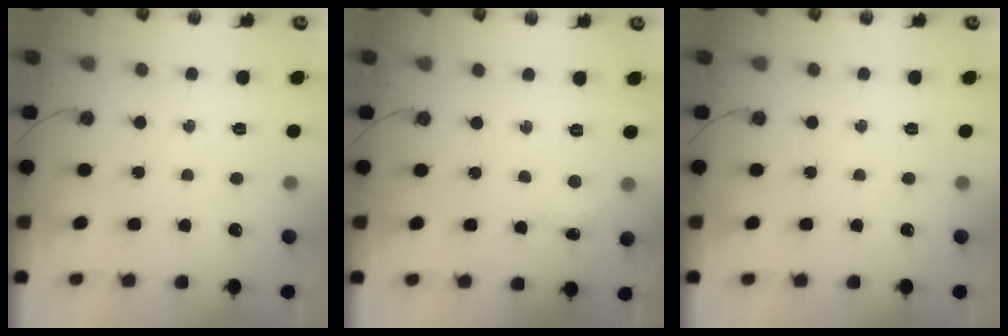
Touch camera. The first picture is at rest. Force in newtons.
{"total": 2.0, "press": 1.9, "slide": 0.4}
{"total": 0.0}